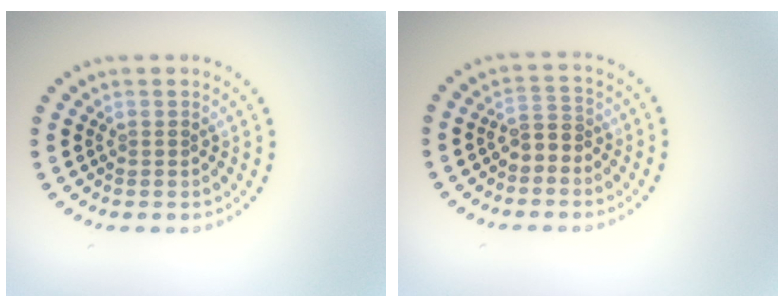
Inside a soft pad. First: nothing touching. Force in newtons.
{"total": 2.0, "press": 1.8, "slide": 0.8}